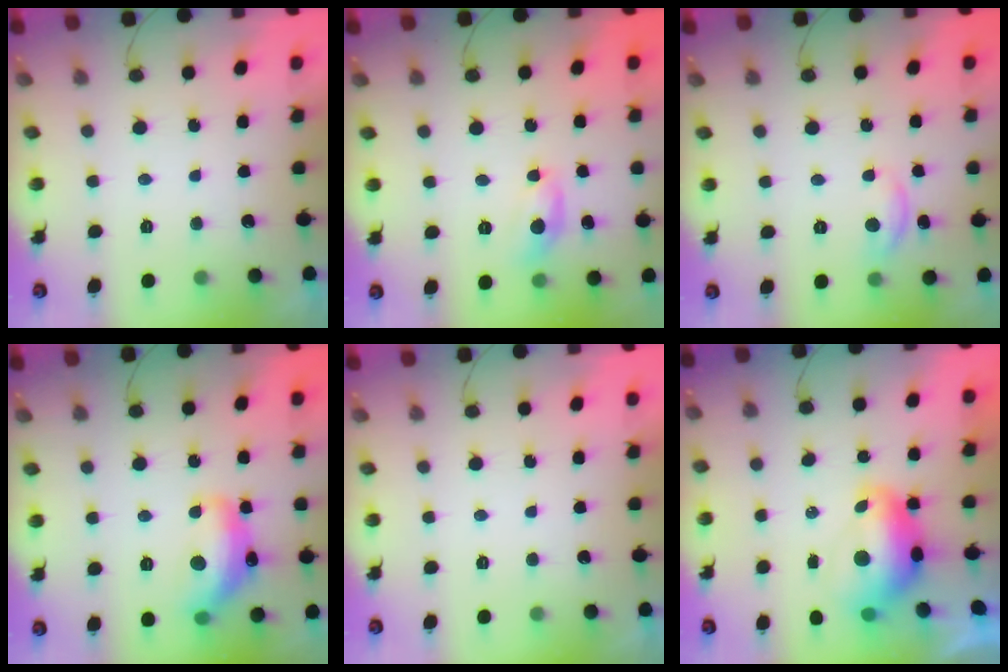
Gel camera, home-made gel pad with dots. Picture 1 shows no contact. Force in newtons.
{"total": 8.3, "press": 8.3, "slide": 0.6}
{"total": 5.6, "press": 5.6, "slide": 0.4}
{"total": 15.2, "press": 15.2, "slide": 0.9}
{"total": 0.0}
{"total": 10.9, "press": 10.9, "slide": 0.9}